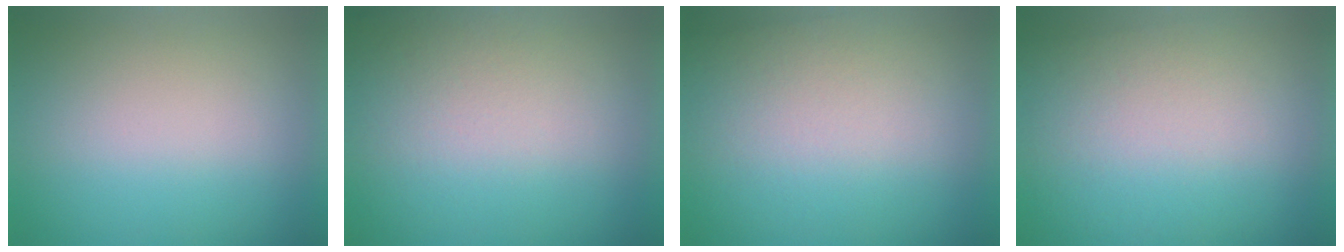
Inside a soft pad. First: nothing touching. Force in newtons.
{"total": 2.7}
{"total": 2.2}
{"total": 2.6}